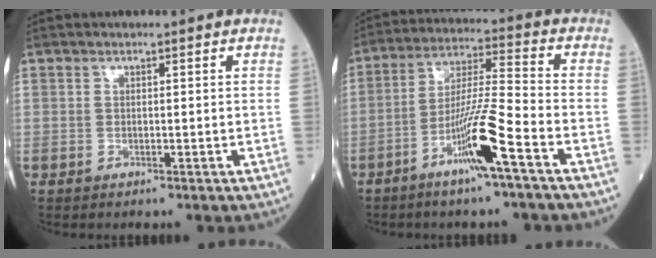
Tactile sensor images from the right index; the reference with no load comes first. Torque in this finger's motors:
{"motor_torque": [0.66, -0.43, 0.96, 0.21]}